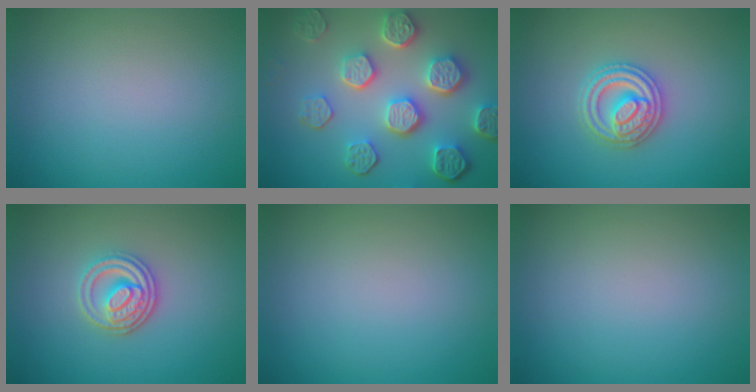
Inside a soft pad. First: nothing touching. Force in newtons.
{"total": 7.7, "press": 6.0, "slide": 4.8}
{"total": 3.7, "press": 3.6, "slide": 0.6}
{"total": 3.4, "press": 3.0, "slide": 1.7}
{"total": 0.0}
{"total": 0.0}